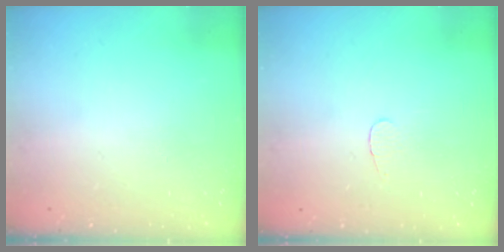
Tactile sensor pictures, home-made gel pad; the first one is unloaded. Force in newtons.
{"total": 2.8, "press": 2.8, "slide": 0.3}